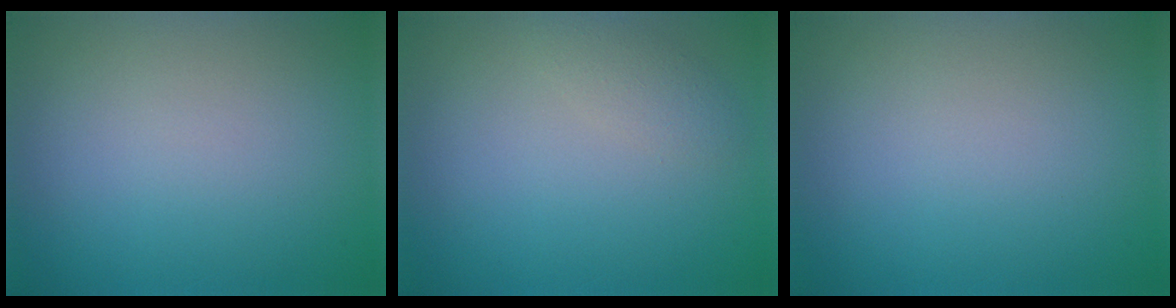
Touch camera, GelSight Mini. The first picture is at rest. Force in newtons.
{"total": 1.4, "press": 1.4, "slide": 0.1}
{"total": 0.0}